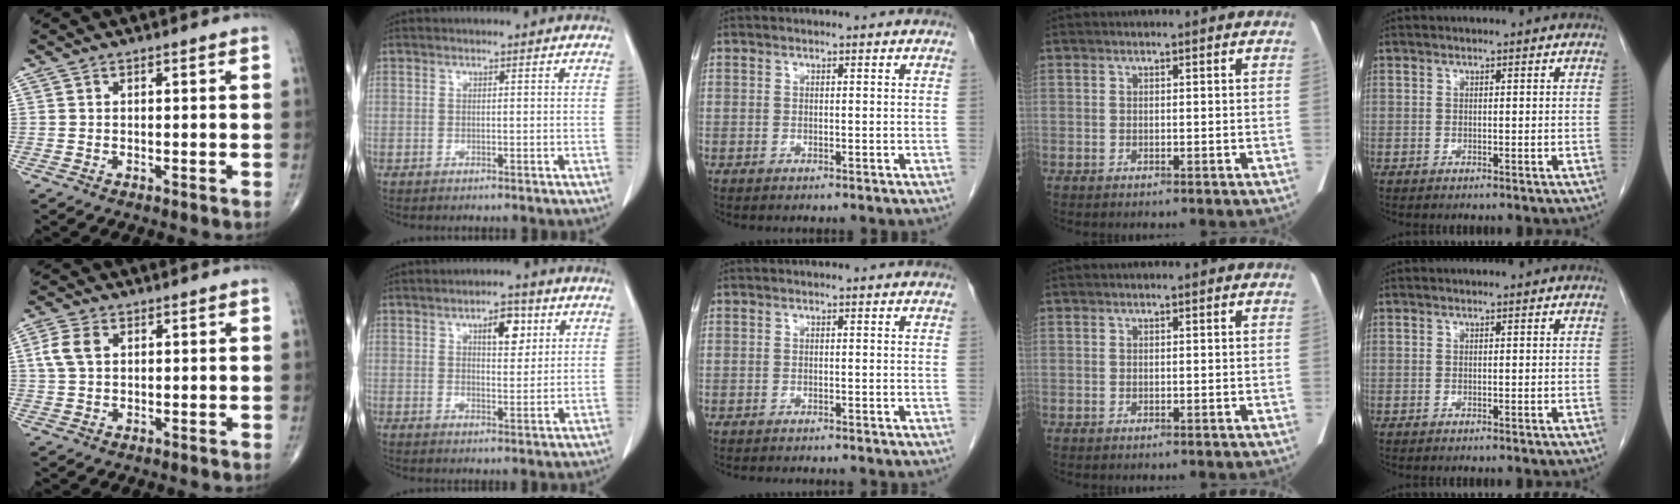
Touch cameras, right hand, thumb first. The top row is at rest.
{"thumb": {"total": 4.7, "force": [1.2, 3.1, 3.3], "torque": [-0.075, 0.007, 0.023]}, "index": {"total": 5.4, "force": [2.4, 2.2, 4.3], "torque": [-0.065, 0.004, 0.037]}, "middle": {"total": 4.1, "force": [-3.8, 0.7, 1.5], "torque": [-0.019, -0.006, -0.048]}}